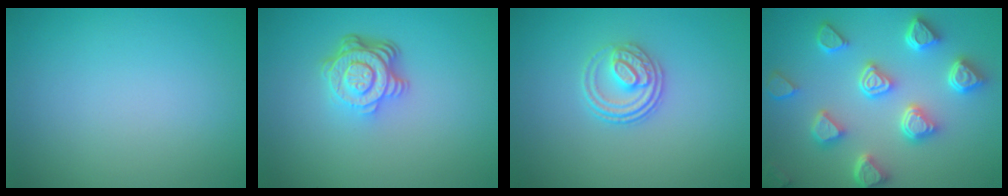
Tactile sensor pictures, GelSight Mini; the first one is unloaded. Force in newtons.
{"total": 5.0, "press": 3.6, "slide": 3.6}
{"total": 3.1, "press": 2.7, "slide": 1.6}
{"total": 7.0, "press": 6.0, "slide": 3.6}